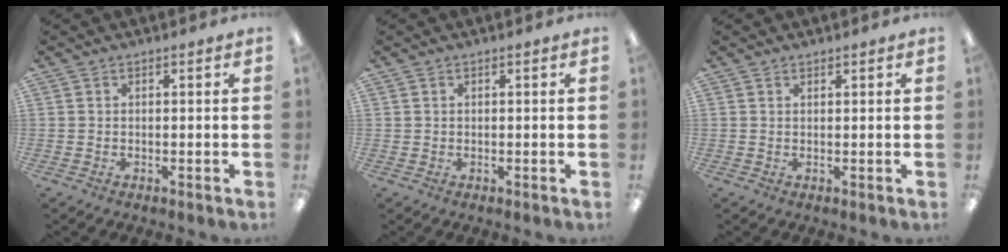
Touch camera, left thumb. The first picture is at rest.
{"total": 0.6, "force": [0.3, 0.5, -0.1], "torque": [0.001, 0.003, 0.006]}
{"total": 0.7, "force": [0.7, 0.2, 0.0], "torque": [0.000, 0.000, 0.014]}